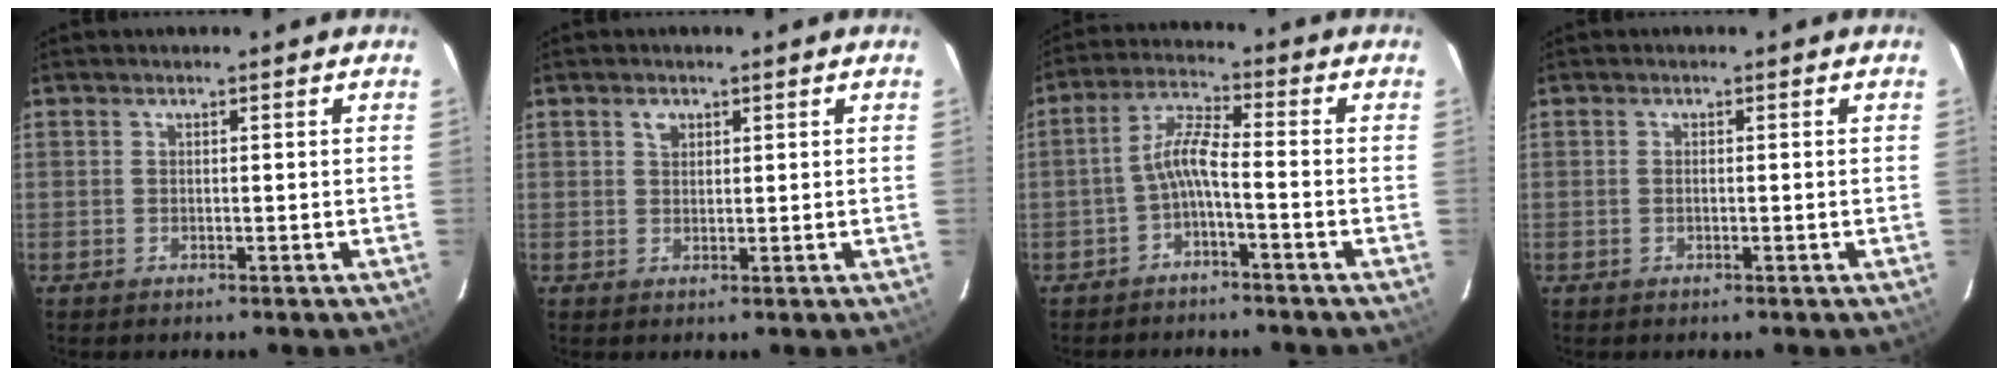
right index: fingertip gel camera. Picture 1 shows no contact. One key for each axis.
{"total": 1.8, "fx": 0.9, "fy": 1.3, "fz": 0.8, "tx": -0.011, "ty": 0.006, "tz": 0.016}
{"total": 5.1, "fx": -2.4, "fy": 0.5, "fz": 4.5, "tx": -0.107, "ty": 0.016, "tz": -0.045}
{"total": 0.6, "fx": -0.2, "fy": 0.3, "fz": 0.5, "tx": -0.011, "ty": 0.000, "tz": -0.004}